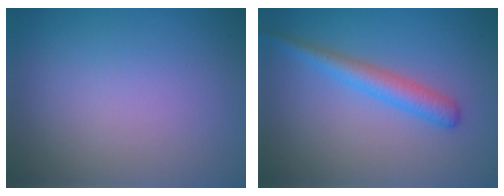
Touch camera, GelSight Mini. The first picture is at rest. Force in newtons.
{"total": 2.8, "press": 2.8, "slide": 0.0}